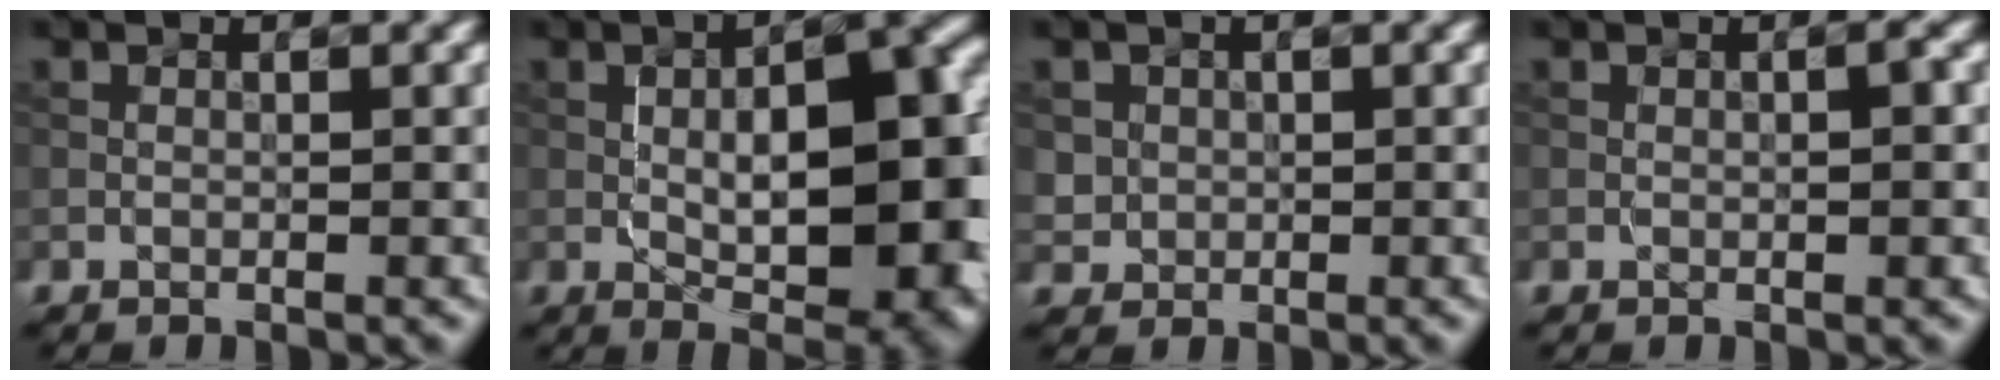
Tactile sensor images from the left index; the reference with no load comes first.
{"total": 10.6, "force": [-0.4, 4.1, 9.8], "torque": [-0.121, 0.010, -0.004]}
{"total": 1.6, "force": [0.3, 1.6, 0.1], "torque": [0.004, -0.005, 0.021]}
{"total": 1.4, "force": [-0.1, 0.3, 1.4], "torque": [-0.020, 0.002, 0.001]}